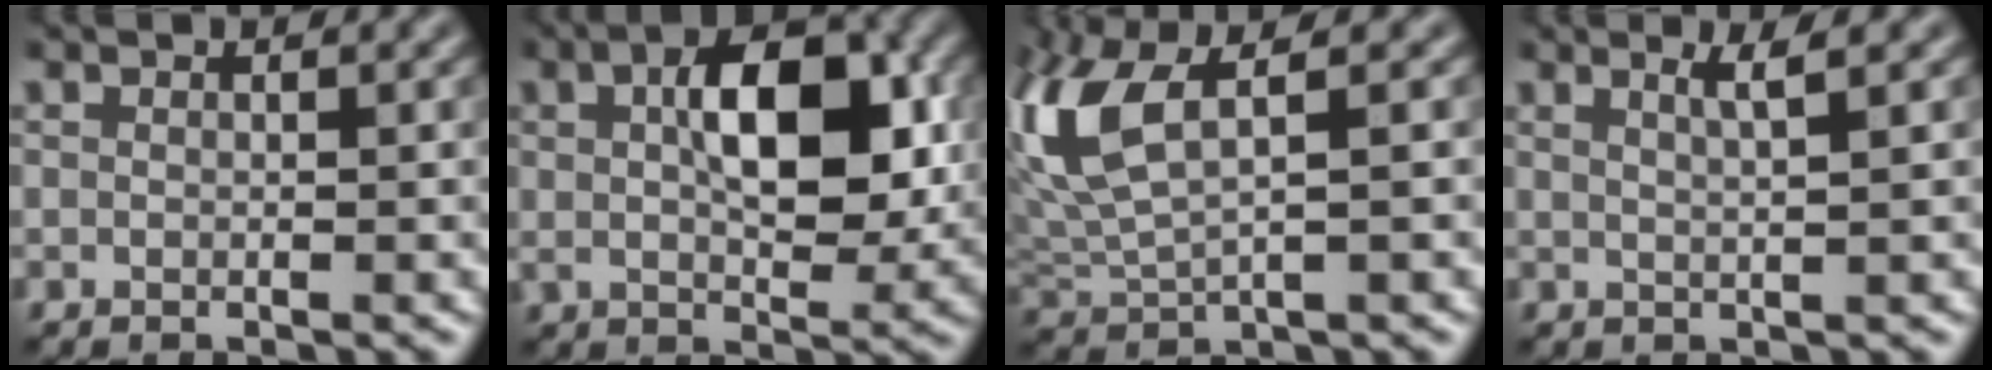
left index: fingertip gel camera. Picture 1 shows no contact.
{"total": 8.5, "force": [1.6, 4.3, 7.1], "torque": [-0.112, 0.007, 0.026]}
{"total": 7.4, "force": [2.6, 2.8, 6.3], "torque": [-0.161, 0.011, 0.054]}
{"total": 2.1, "force": [0.8, 0.5, 1.8], "torque": [-0.022, 0.004, 0.010]}